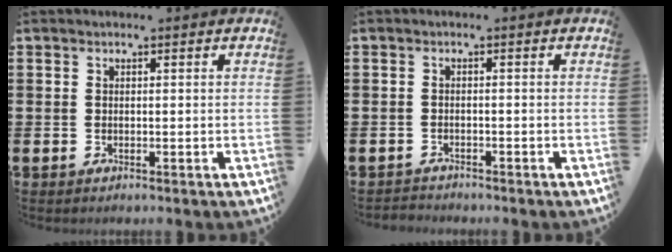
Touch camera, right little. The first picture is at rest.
{"total": 1.0, "force": [-0.9, 0.1, -0.1], "torque": [-0.001, 0.002, -0.021]}